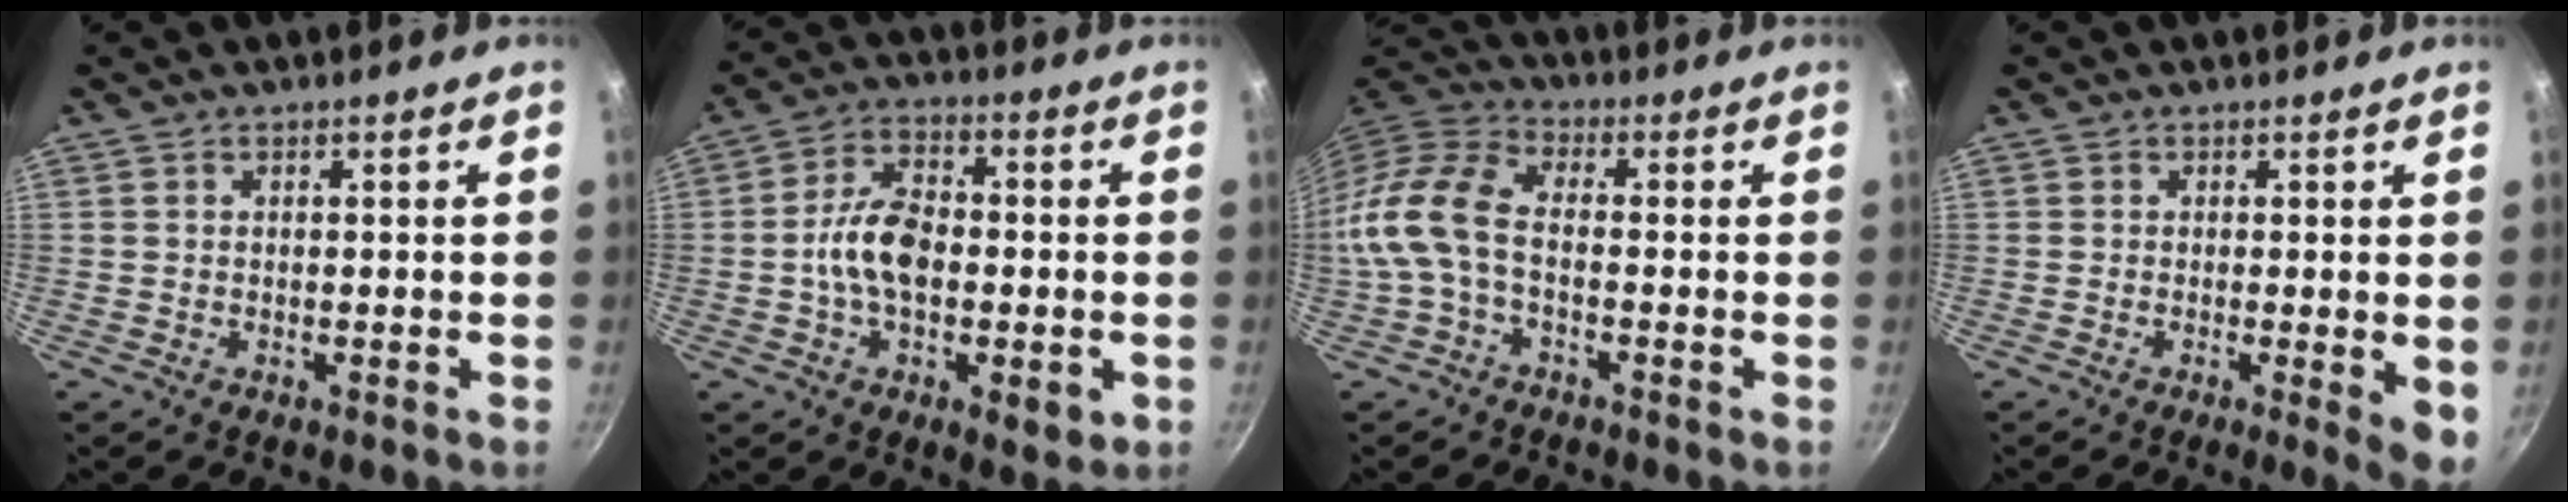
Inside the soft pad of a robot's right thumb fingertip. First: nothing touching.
{"total": 13.1, "force": [-1.7, 6.9, 10.9], "torque": [-0.175, 0.019, -0.036]}
{"total": 11.1, "force": [-2.3, 6.1, 8.9], "torque": [-0.186, 0.035, -0.065]}
{"total": 4.6, "force": [-0.3, 1.1, 4.5], "torque": [-0.050, -0.013, -0.005]}